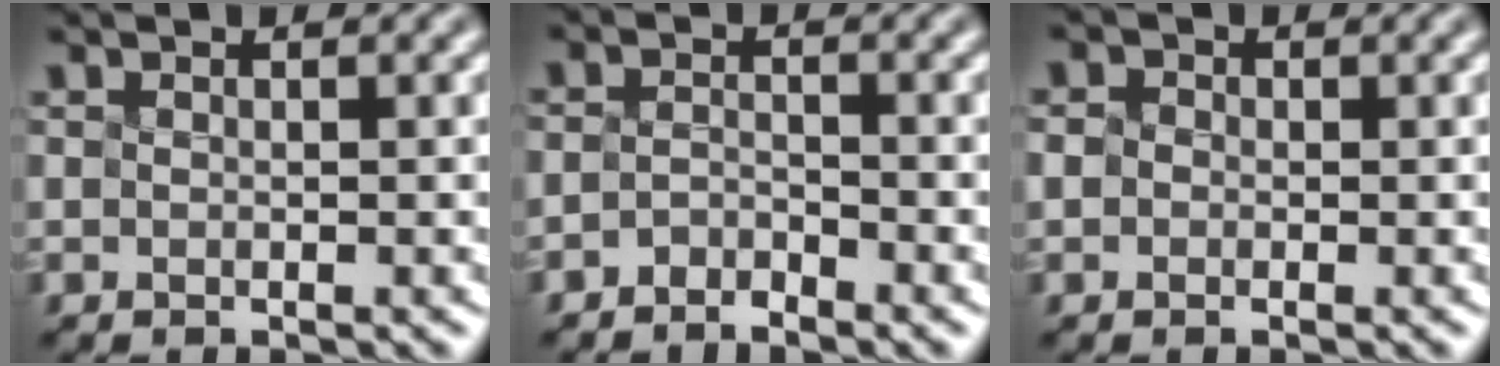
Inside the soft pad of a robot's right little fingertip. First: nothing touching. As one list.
[{"total": 3.1, "force": [-2.5, -1.1, -1.5], "torque": [0.005, -0.008, -0.018]}, {"total": 2.4, "force": [-1.5, -0.9, -1.7], "torque": [0.008, -0.012, 0.000]}]